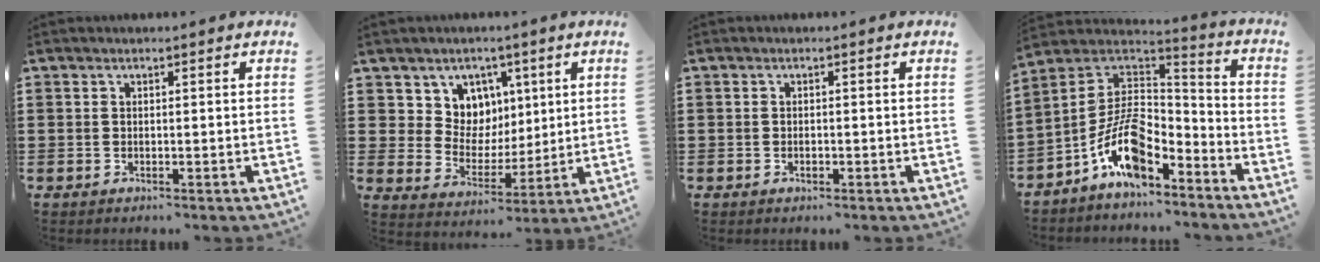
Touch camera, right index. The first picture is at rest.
{"total": 7.4, "force": [3.6, 6.3, 0.9], "torque": [-0.056, -0.018, 0.069]}
{"total": 0.8, "force": [-0.3, 0.5, 0.6], "torque": [-0.012, -0.002, -0.006]}
{"total": 11.5, "force": [-6.5, 5.0, 8.0], "torque": [-0.176, 0.007, -0.131]}